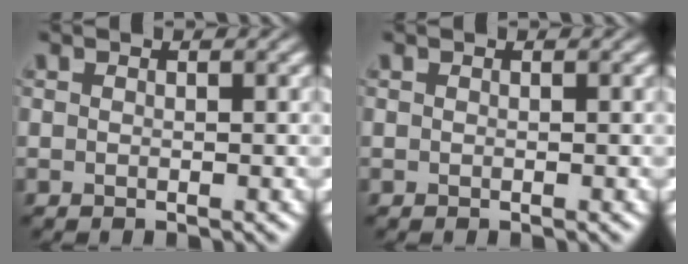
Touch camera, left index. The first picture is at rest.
{"total": 0.0}